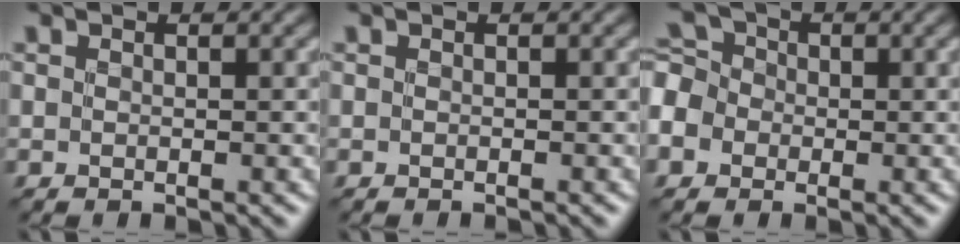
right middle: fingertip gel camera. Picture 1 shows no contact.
{"total": 0.7, "force": [-0.6, 0.0, 0.2], "torque": [0.001, -0.002, -0.010]}
{"total": 5.8, "force": [-2.1, 4.8, 2.4], "torque": [-0.060, 0.008, -0.049]}